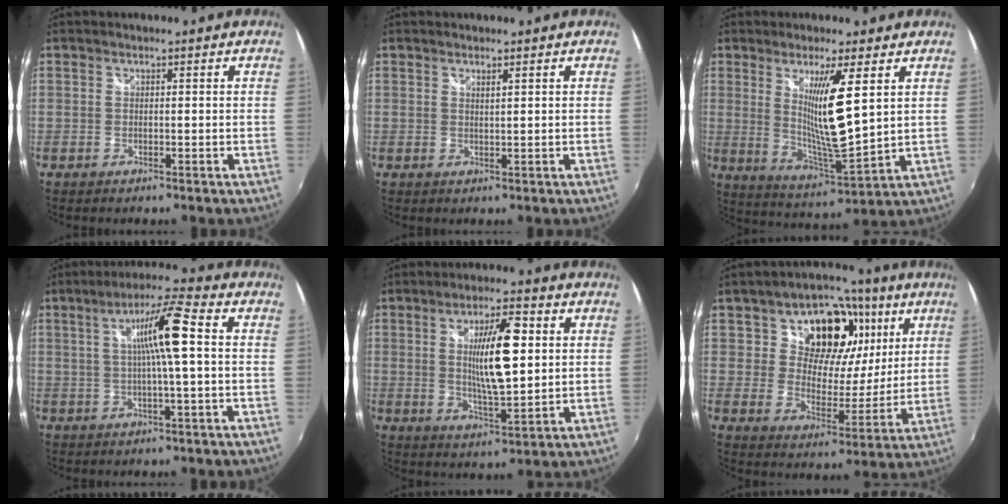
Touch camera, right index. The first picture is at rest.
{"total": 0.8, "force": [0.6, 0.0, 0.5], "torque": [-0.008, -0.001, 0.011]}
{"total": 11.2, "force": [3.7, 0.3, 10.6], "torque": [-0.181, -0.026, 0.071]}
{"total": 9.3, "force": [0.9, 0.0, 9.2], "torque": [-0.162, 0.011, 0.016]}
{"total": 11.1, "force": [2.0, 3.1, 10.5], "torque": [-0.173, -0.001, 0.035]}
{"total": 17.0, "force": [6.7, 12.2, 9.8], "torque": [-0.170, 0.019, 0.109]}